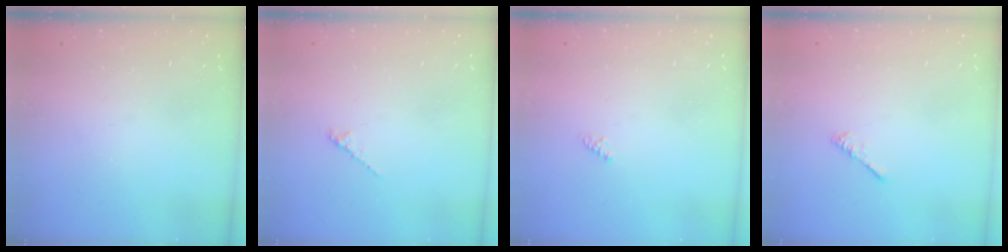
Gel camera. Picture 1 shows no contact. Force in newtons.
{"total": 1.6, "press": 1.5, "slide": 0.5}
{"total": 1.5, "press": 1.4, "slide": 0.4}
{"total": 0.0}